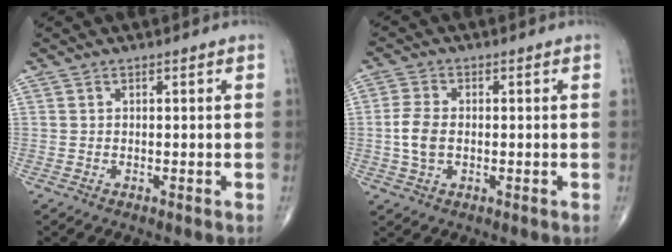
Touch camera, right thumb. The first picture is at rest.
{"total": 5.2, "force": [-0.4, 3.2, 4.1], "torque": [-0.089, 0.008, -0.010]}